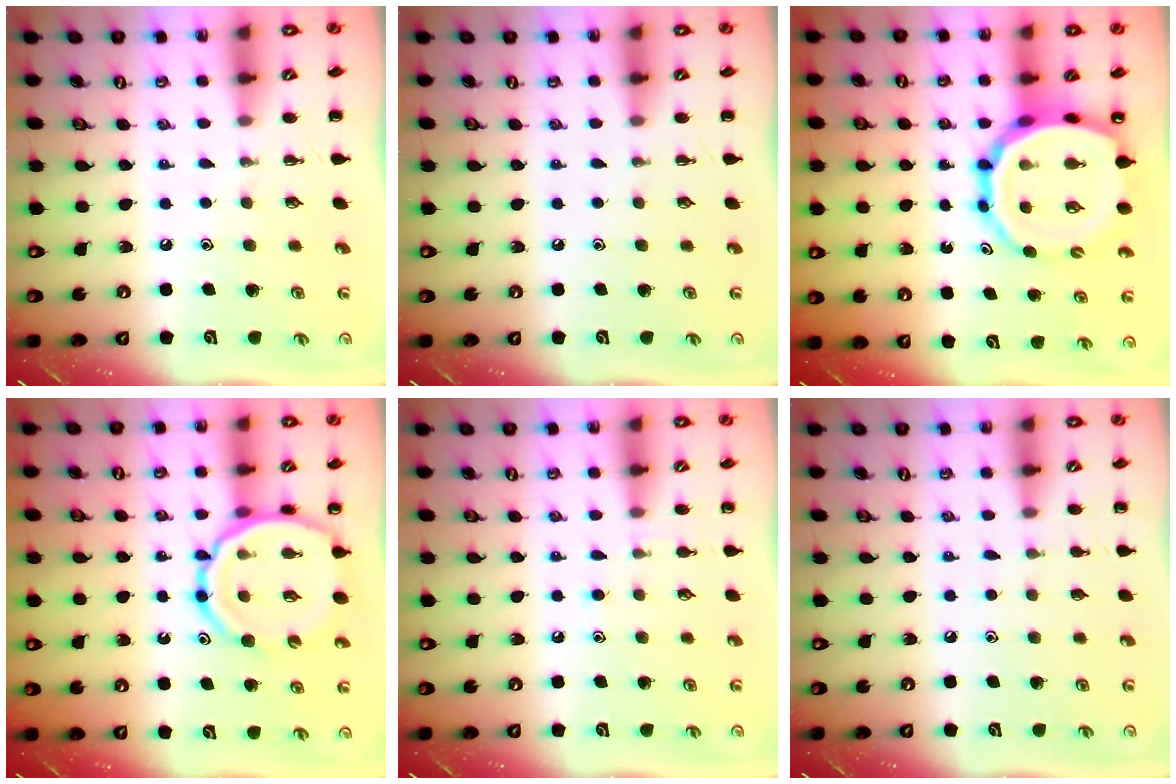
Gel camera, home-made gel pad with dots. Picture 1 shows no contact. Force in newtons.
{"total": 0.0}
{"total": 18.8, "press": 18.1, "slide": 4.8}
{"total": 15.0, "press": 14.8, "slide": 2.5}
{"total": 6.6, "press": 6.3, "slide": 2.0}
{"total": 4.4, "press": 4.1, "slide": 1.6}